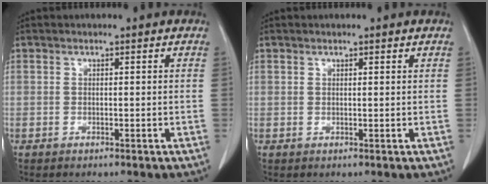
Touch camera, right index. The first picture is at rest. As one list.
[{"total": 0.7, "force": [0.4, 0.3, 0.4], "torque": [-0.012, 0.001, 0.007]}]